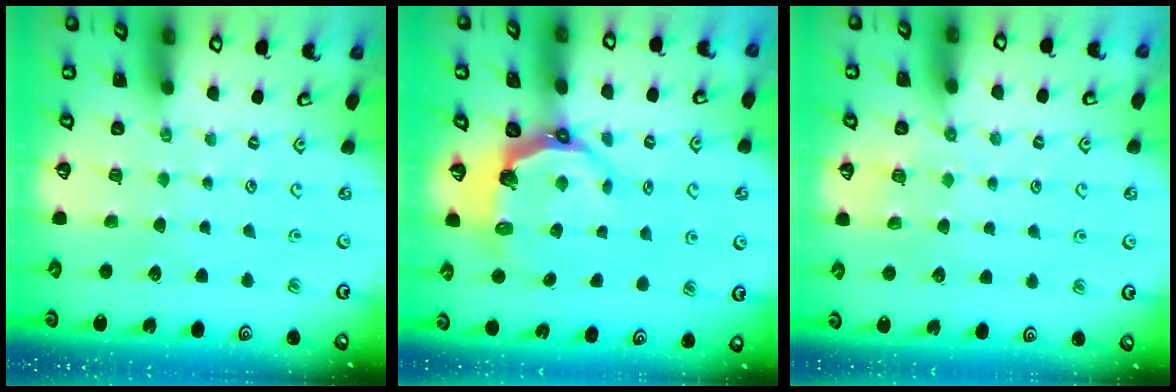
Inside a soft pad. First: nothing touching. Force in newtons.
{"total": 7.4, "press": 5.6, "slide": 4.8}
{"total": 5.1, "press": 5.1, "slide": 0.9}